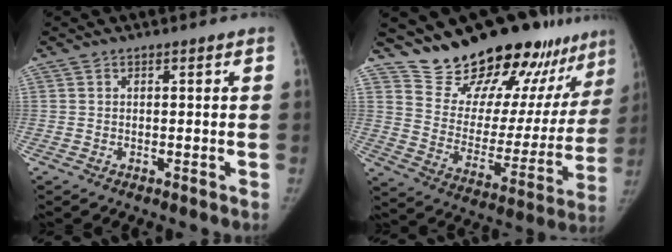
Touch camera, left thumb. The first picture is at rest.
{"total": 26.1, "force": [21.9, 9.1, 10.8], "torque": [-0.122, -0.137, 0.311]}